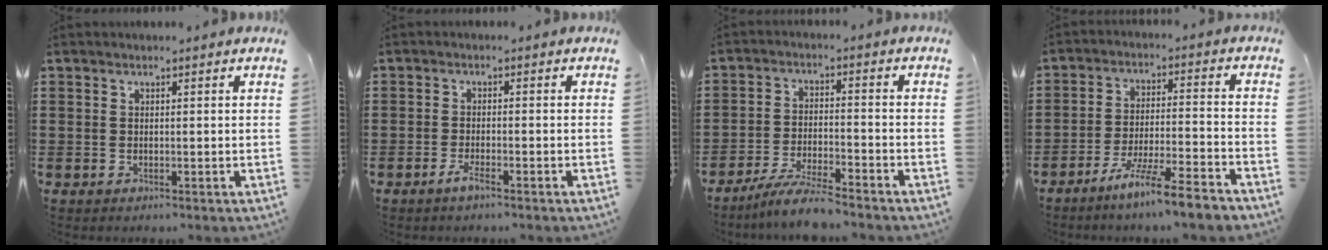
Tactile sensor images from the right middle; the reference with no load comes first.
{"total": 2.2, "force": [-1.5, 0.3, 1.5], "torque": [-0.032, 0.000, -0.030]}
{"total": 6.2, "force": [-5.6, 0.1, 2.5], "torque": [-0.050, -0.004, -0.107]}
{"total": 8.2, "force": [-7.1, -0.6, 4.1], "torque": [-0.080, -0.005, -0.137]}